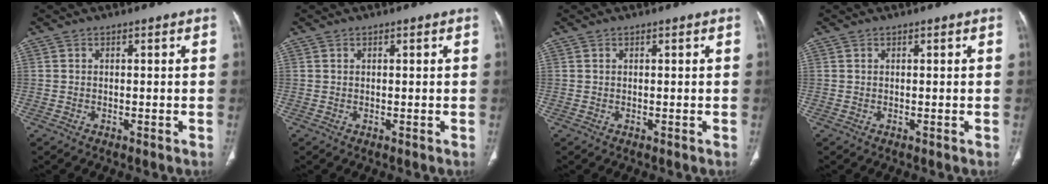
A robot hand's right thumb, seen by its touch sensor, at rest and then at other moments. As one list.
[{"total": 0.0}, {"total": 0.0}, {"total": 0.0}]